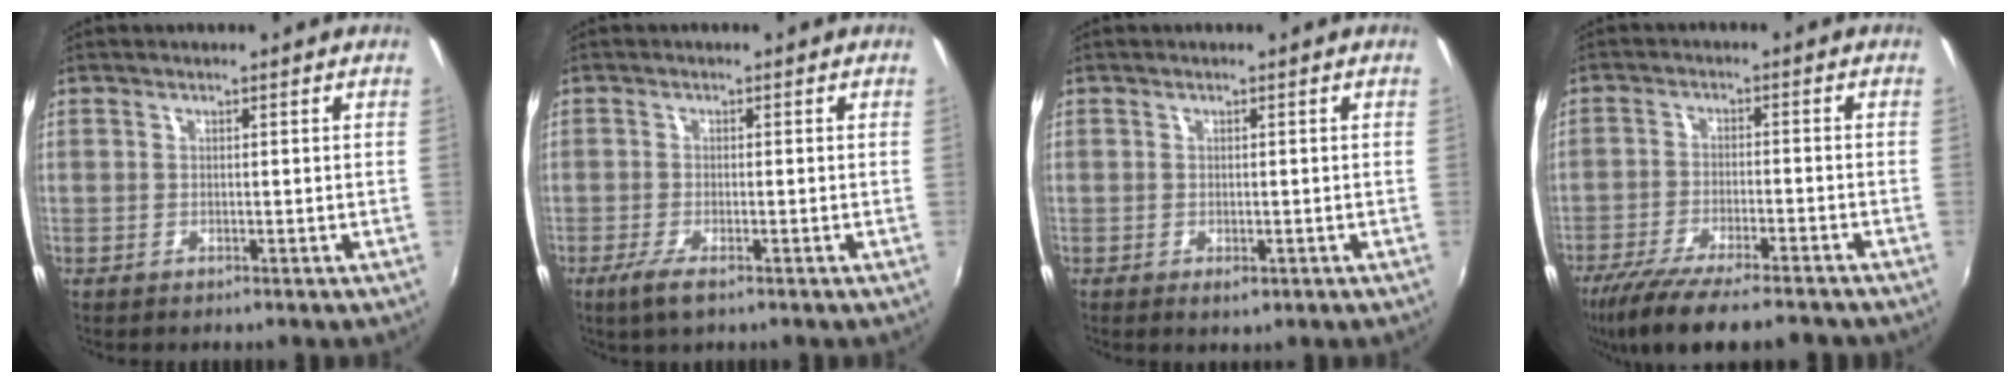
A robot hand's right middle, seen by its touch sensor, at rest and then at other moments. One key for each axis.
{"total": 3.7, "fx": -2.3, "fy": 0.7, "fz": 2.8, "tx": -0.065, "ty": -0.013, "tz": -0.044}
{"total": 1.5, "fx": -0.7, "fy": 1.0, "fz": 0.9, "tx": -0.014, "ty": -0.006, "tz": -0.010}
{"total": 15.2, "fx": -12.6, "fy": 2.9, "fz": 8.1, "tx": -0.163, "ty": -0.037, "tz": -0.201}